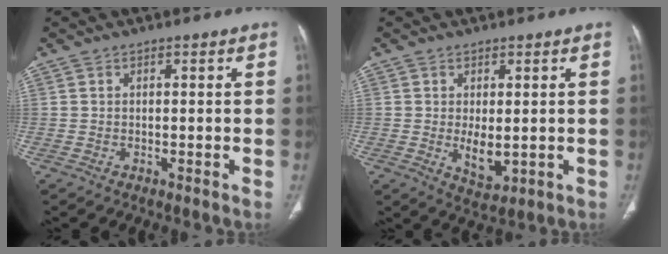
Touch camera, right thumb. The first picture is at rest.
{"total": 4.6, "force": [-0.2, 2.4, 4.0], "torque": [-0.057, -0.013, 0.011]}